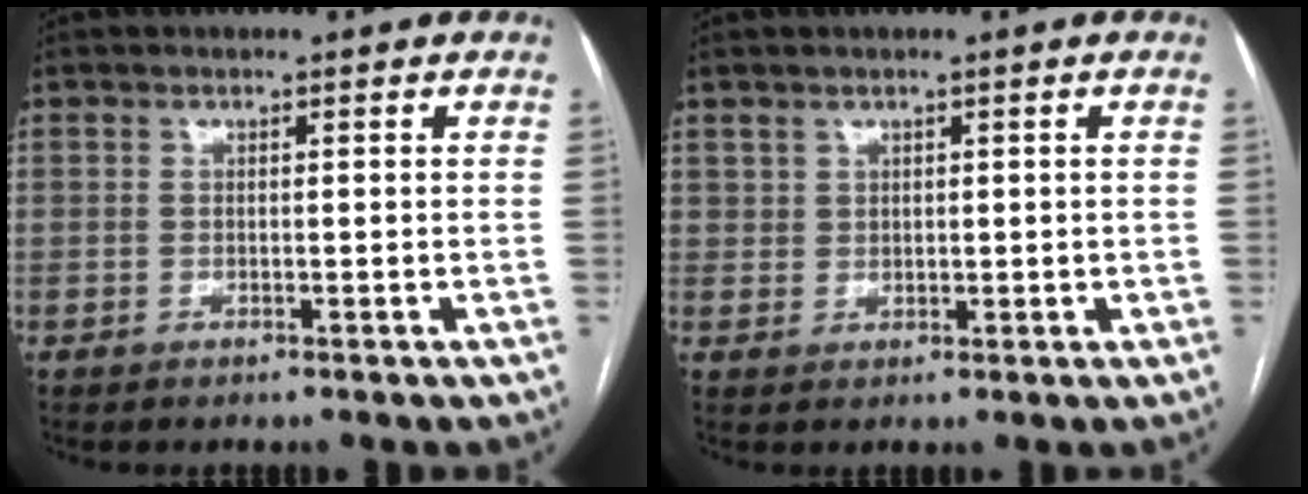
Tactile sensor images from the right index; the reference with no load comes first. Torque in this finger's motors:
{"motor_torque": [0.05, 0.13, 0.05, 0.00]}